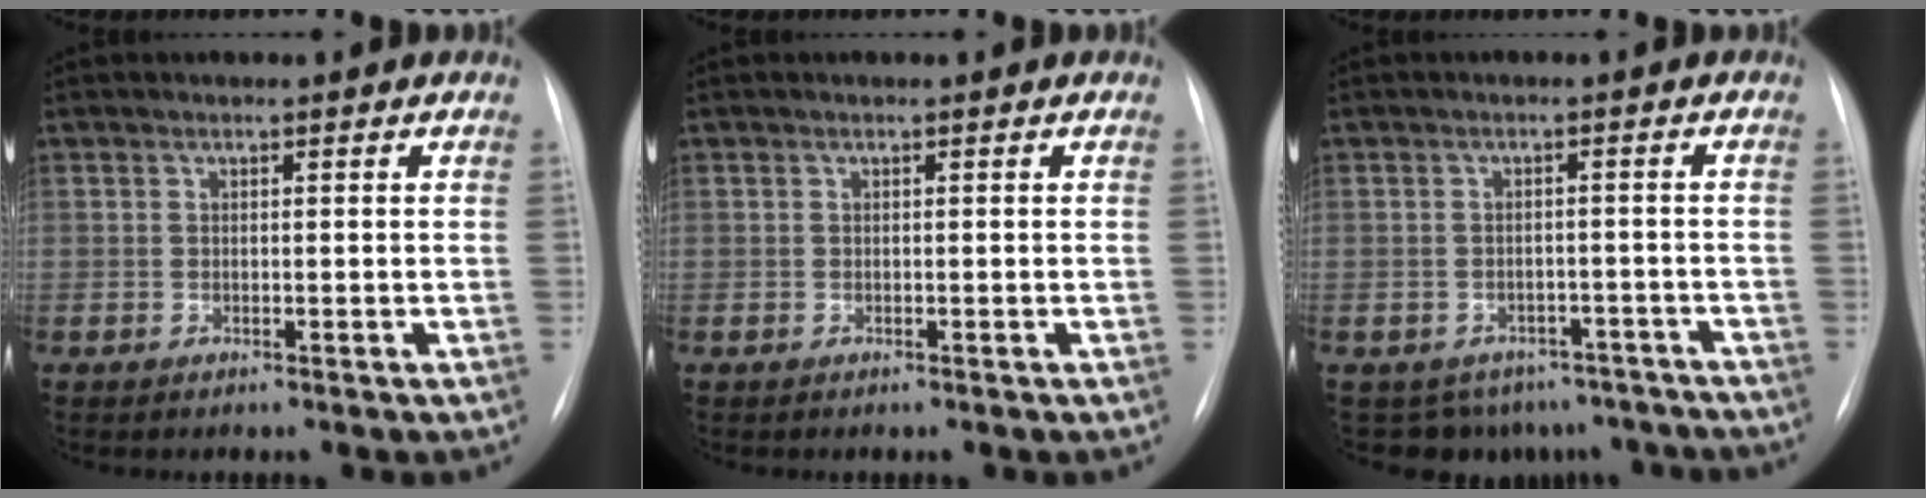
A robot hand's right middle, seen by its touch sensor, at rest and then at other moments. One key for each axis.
{"total": 0.0}
{"total": 9.8, "fx": -7.8, "fy": 5.8, "fz": 0.8, "tx": 0.002, "ty": 0.020, "tz": -0.081}